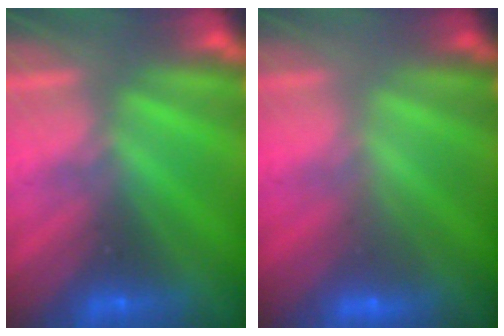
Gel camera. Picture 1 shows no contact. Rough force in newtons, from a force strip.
{"total": 2.2}